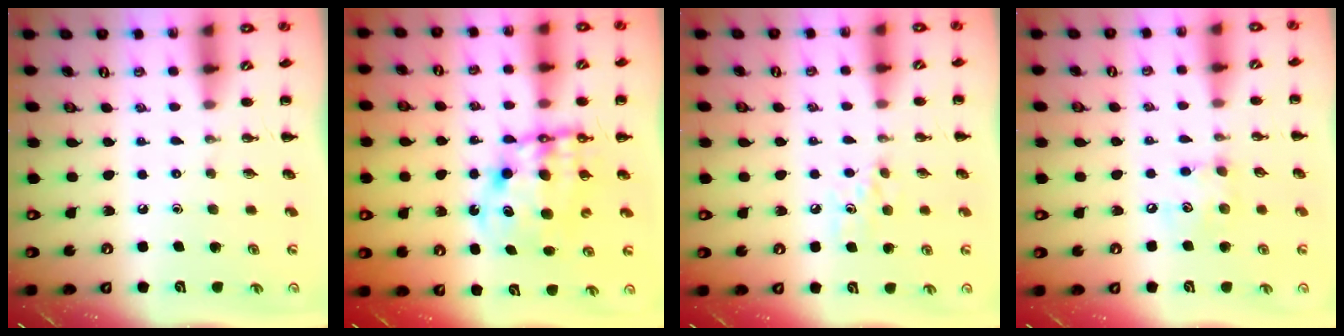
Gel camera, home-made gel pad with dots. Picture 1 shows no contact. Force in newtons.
{"total": 10.6, "press": 10.2, "slide": 2.9}
{"total": 5.8, "press": 5.6, "slide": 1.7}
{"total": 6.1, "press": 6.1, "slide": 0.6}